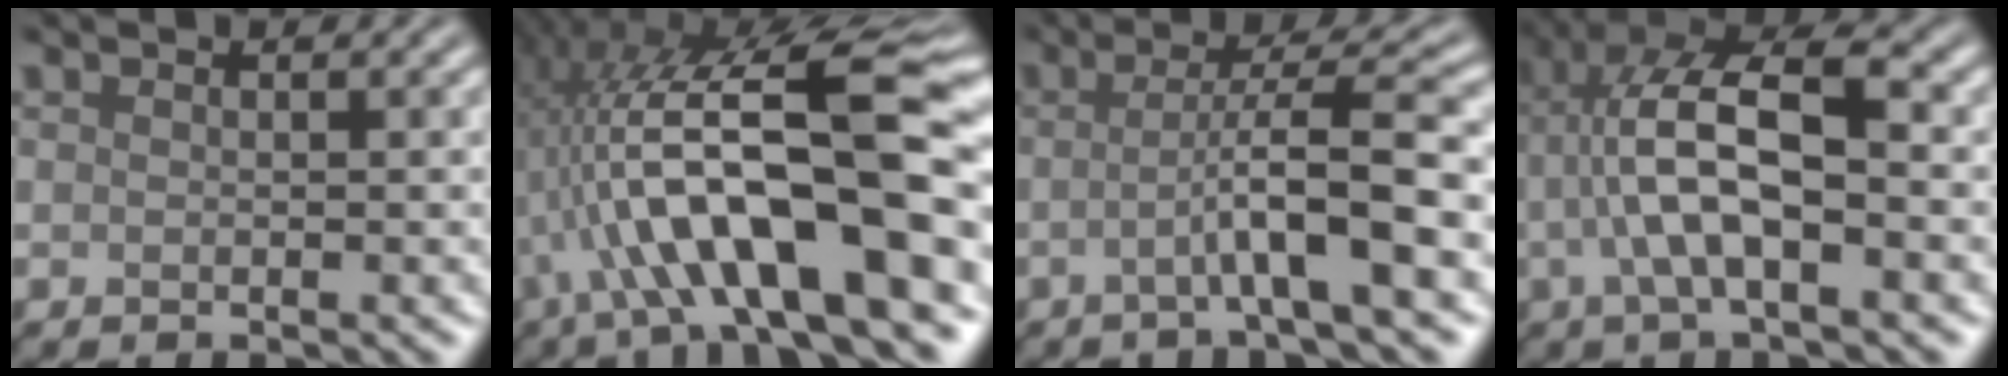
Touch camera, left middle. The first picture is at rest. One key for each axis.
{"total": 14.4, "fx": -1.7, "fy": 4.7, "fz": 13.5, "tx": -0.201, "ty": 0.027, "tz": -0.028}
{"total": 6.3, "fx": -1.0, "fy": 0.8, "fz": 6.2, "tx": -0.095, "ty": 0.019, "tz": -0.026}
{"total": 8.1, "fx": -0.3, "fy": 2.7, "fz": 7.7, "tx": -0.150, "ty": 0.027, "tz": -0.009}